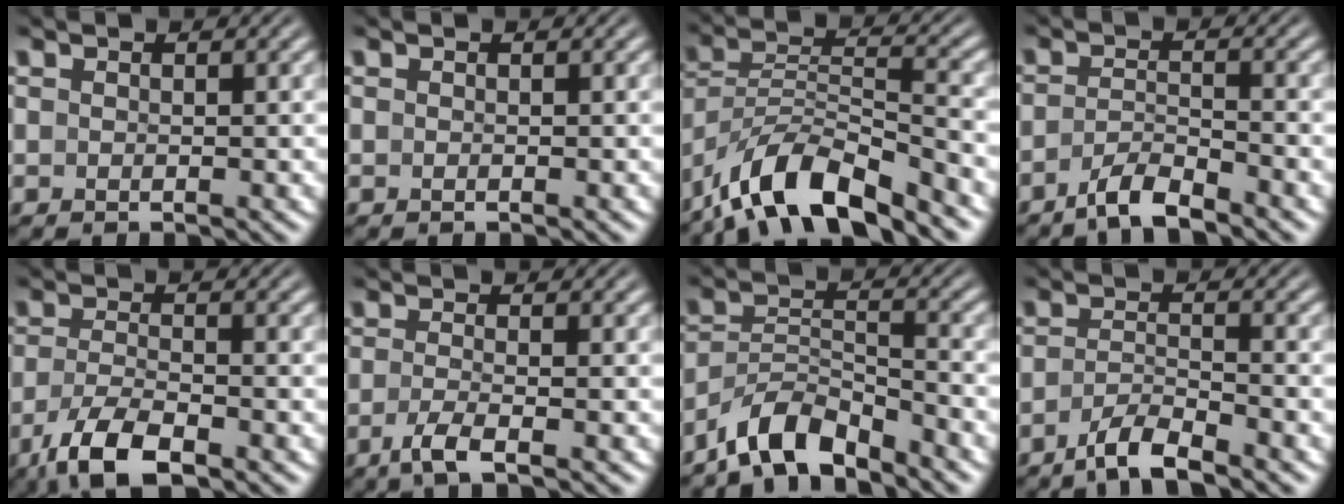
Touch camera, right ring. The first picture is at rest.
{"total": 0.0}
{"total": 7.8, "force": [-5.3, 3.6, 4.5], "torque": [-0.099, -0.036, -0.070]}
{"total": 3.2, "force": [-2.8, 0.7, 1.4], "torque": [-0.025, -0.005, -0.047]}
{"total": 5.2, "force": [-3.4, 1.7, 3.6], "torque": [-0.072, -0.018, -0.044]}
{"total": 2.8, "force": [-2.0, 0.0, 2.0], "torque": [-0.045, -0.013, -0.029]}
{"total": 5.8, "force": [-4.6, 2.3, 2.6], "torque": [-0.044, -0.010, -0.077]}
{"total": 3.5, "force": [-2.8, 0.9, 1.8], "torque": [-0.032, -0.006, -0.046]}